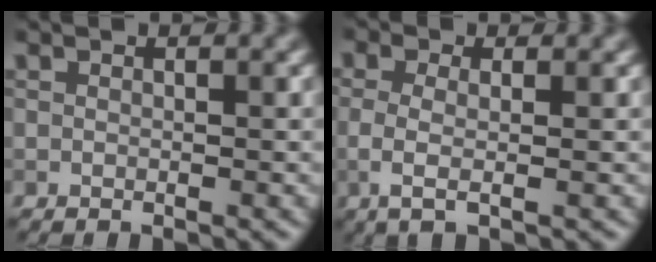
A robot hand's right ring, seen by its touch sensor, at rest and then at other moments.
{"total": 2.5, "force": [-0.2, 0.9, 2.4], "torque": [-0.048, -0.005, -0.005]}